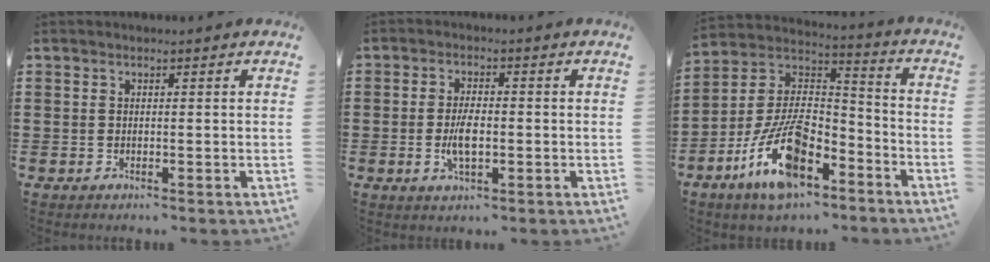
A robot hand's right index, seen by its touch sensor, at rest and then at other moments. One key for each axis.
{"total": 4.7, "fx": -0.9, "fy": 1.9, "fz": 4.2, "tx": -0.095, "ty": -0.003, "tz": -0.020}
{"total": 14.2, "fx": -7.9, "fy": 5.9, "fz": 10.1, "tx": -0.211, "ty": 0.018, "tz": -0.147}